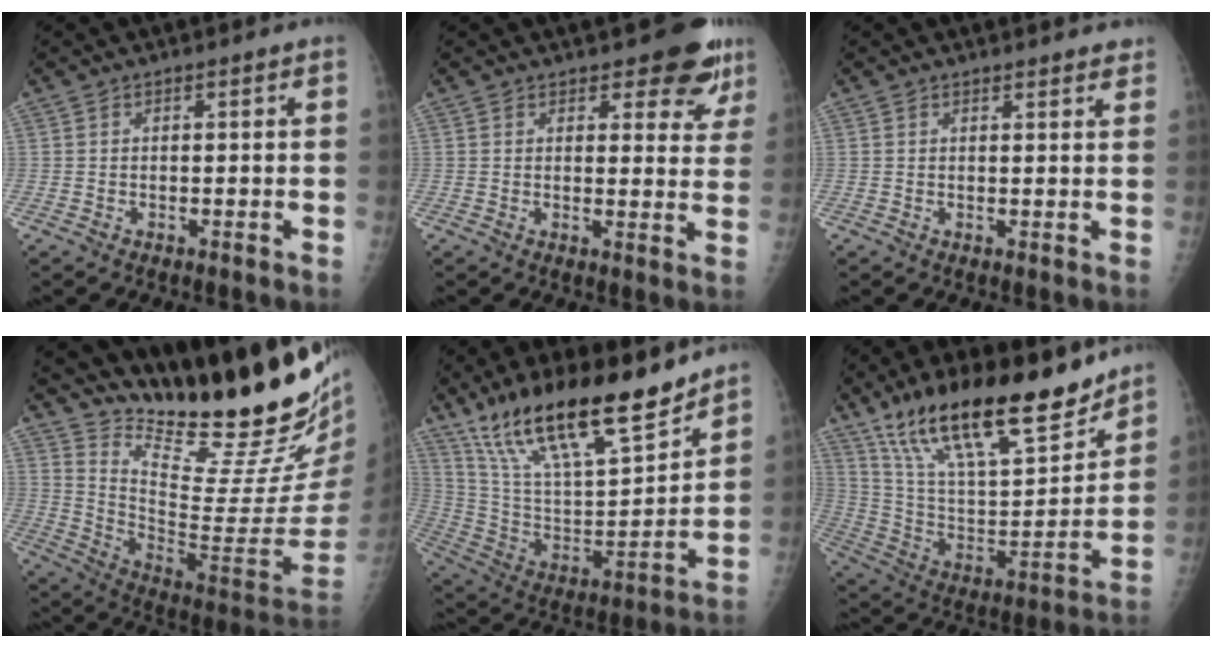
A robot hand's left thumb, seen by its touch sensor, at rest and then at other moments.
{"total": 9.1, "force": [6.6, 3.8, 5.0], "torque": [-0.021, -0.036, 0.073]}
{"total": 3.1, "force": [2.9, 0.8, 0.8], "torque": [0.004, -0.011, 0.027]}
{"total": 28.4, "force": [24.1, 4.5, 14.3], "torque": [-0.193, -0.189, 0.353]}
{"total": 24.4, "force": [17.9, 6.5, 15.3], "torque": [-0.242, -0.070, 0.322]}
{"total": 26.4, "force": [18.8, 8.1, 16.7], "torque": [-0.253, -0.067, 0.327]}